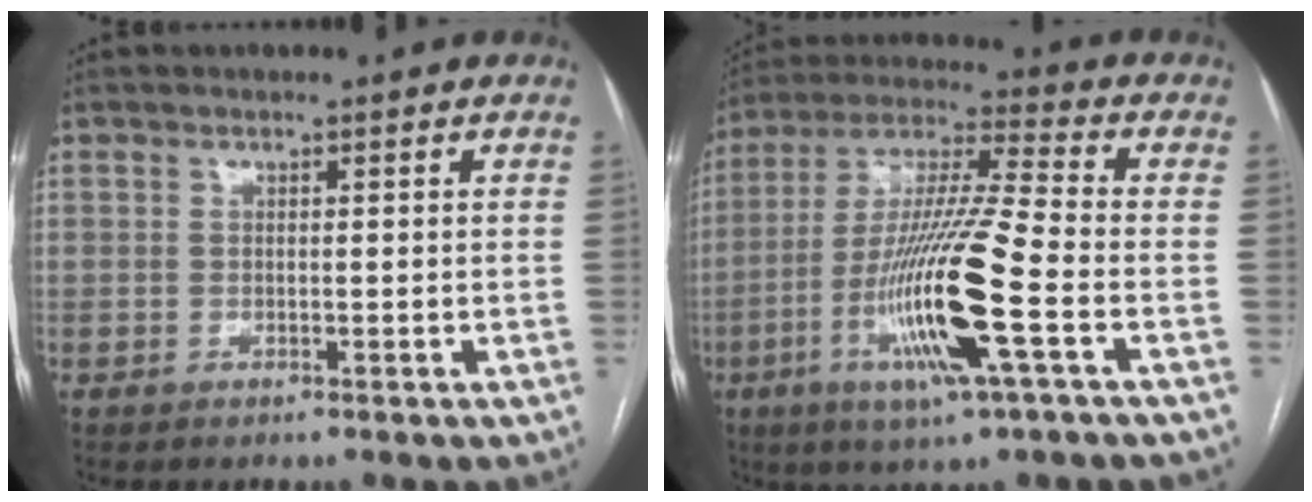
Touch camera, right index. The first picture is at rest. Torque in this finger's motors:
{"motor_torque": [1.99, -0.14, 1.05, 0.21]}